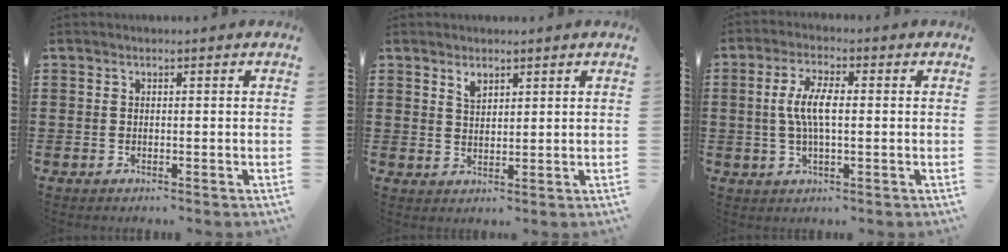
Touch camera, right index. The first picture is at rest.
{"total": 2.2, "force": [1.7, 1.0, 0.9], "torque": [-0.013, -0.001, 0.030]}
{"total": 6.2, "force": [0.1, 2.0, 5.8], "torque": [-0.121, 0.000, -0.006]}